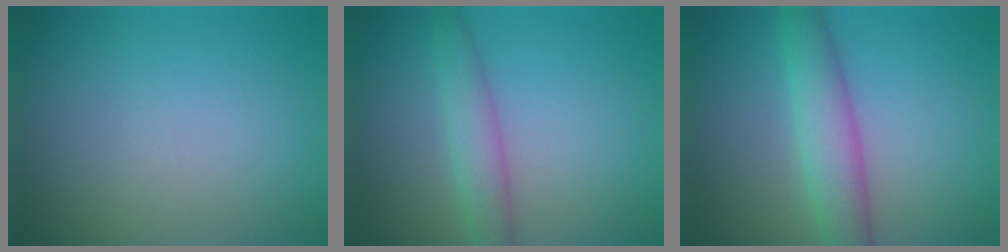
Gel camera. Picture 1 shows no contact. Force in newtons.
{"total": 2.8, "press": 2.8, "slide": 0.1}
{"total": 4.7, "press": 4.7, "slide": 0.2}